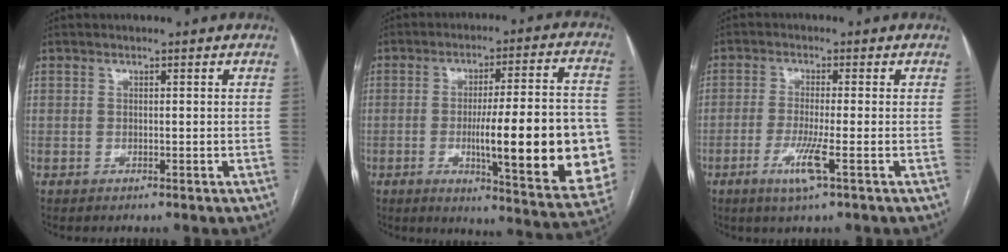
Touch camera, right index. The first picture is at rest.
{"total": 22.2, "force": [-3.7, 3.1, 21.6], "torque": [-0.238, 0.006, -0.039]}
{"total": 5.0, "force": [-2.1, -0.3, 4.6], "torque": [-0.092, -0.014, -0.042]}